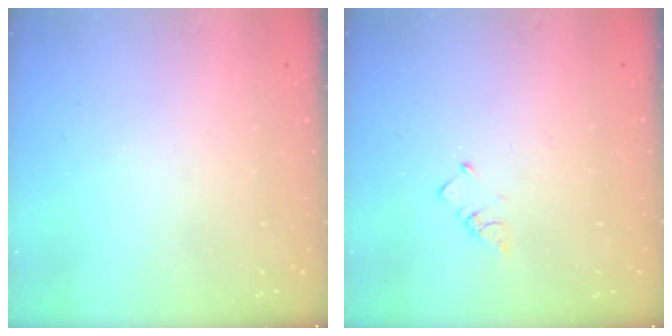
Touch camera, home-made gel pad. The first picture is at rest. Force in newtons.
{"total": 1.9, "press": 1.9, "slide": 0.3}